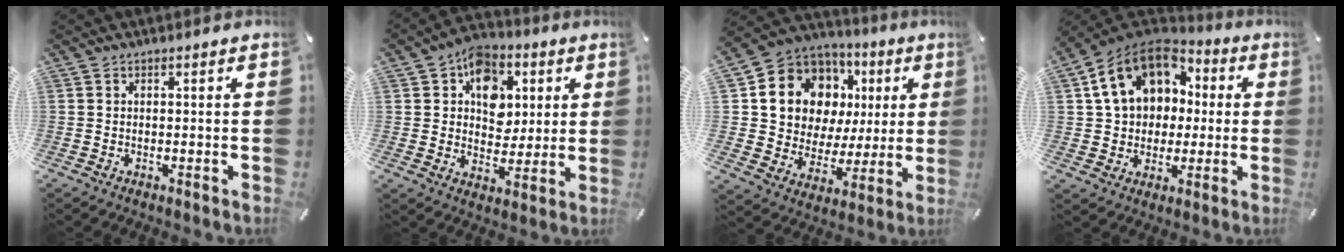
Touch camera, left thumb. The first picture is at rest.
{"total": 11.0, "force": [3.2, 9.1, 5.3], "torque": [-0.071, -0.010, 0.059]}
{"total": 13.8, "force": [5.5, 11.6, 5.0], "torque": [-0.089, -0.043, 0.114]}
{"total": 15.6, "force": [4.1, 12.8, 7.8], "torque": [-0.160, -0.007, 0.081]}